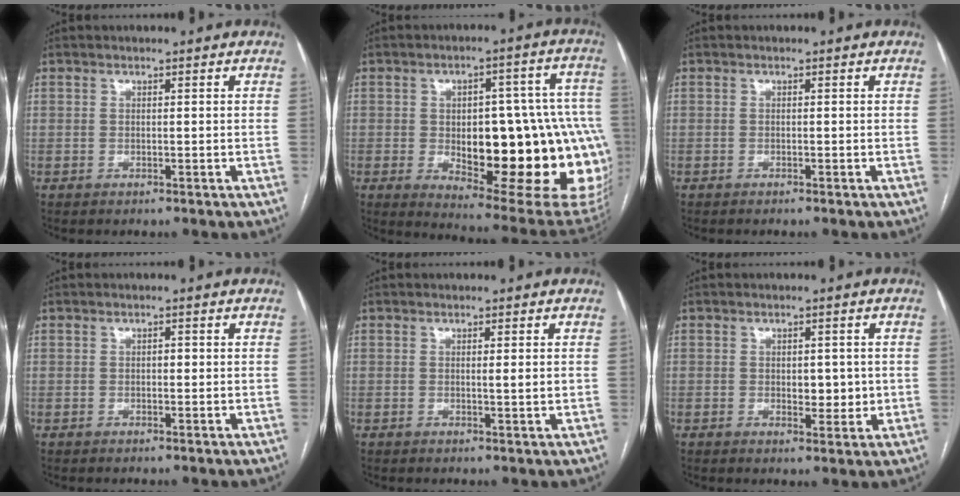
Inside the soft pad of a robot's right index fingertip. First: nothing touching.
{"total": 27.1, "force": [-4.0, 9.6, 25.0], "torque": [-0.237, 0.024, -0.024]}
{"total": 0.0}
{"total": 0.9, "force": [0.1, 0.6, 0.7], "torque": [-0.009, 0.005, 0.001]}
{"total": 1.6, "force": [0.3, 0.1, 1.6], "torque": [-0.024, -0.002, 0.004]}
{"total": 3.7, "force": [0.0, 2.2, 3.0], "torque": [-0.035, -0.001, 0.006]}